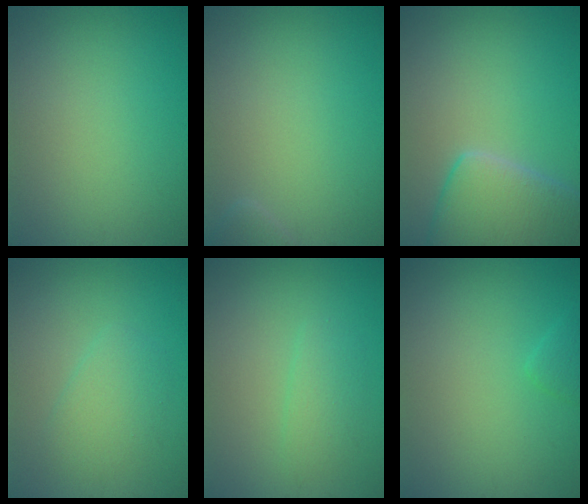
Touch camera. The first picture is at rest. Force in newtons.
{"total": 0.8, "press": 0.8, "slide": 0.1}
{"total": 6.9, "press": 6.9, "slide": 0.5}
{"total": 2.4, "press": 2.4, "slide": 0.2}
{"total": 1.8, "press": 1.8, "slide": 0.0}
{"total": 1.0, "press": 1.0, "slide": 0.1}